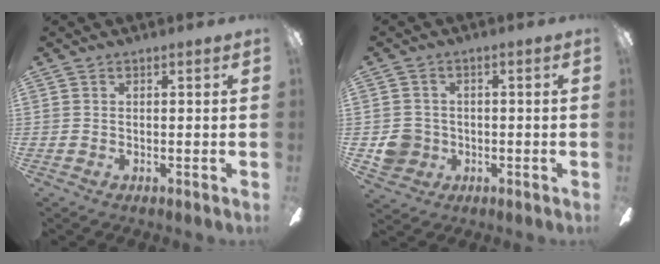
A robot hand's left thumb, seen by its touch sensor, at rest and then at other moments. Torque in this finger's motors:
{"motor_torque": [-0.03, 0.03, 0.17, -0.18, 0.00]}